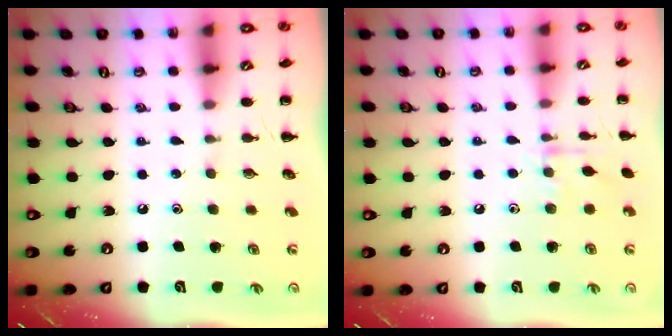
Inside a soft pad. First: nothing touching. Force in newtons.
{"total": 7.1, "press": 6.9, "slide": 1.6}